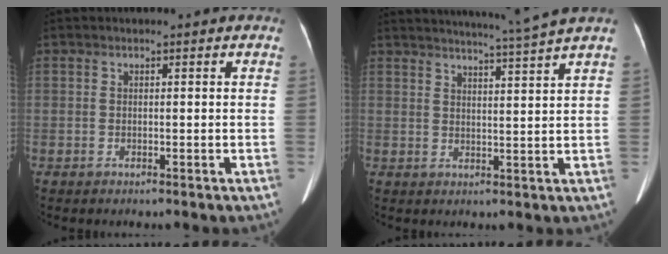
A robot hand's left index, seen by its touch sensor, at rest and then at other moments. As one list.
[{"total": 9.0, "force": [8.0, -2.6, 3.3], "torque": [-0.052, -0.024, 0.105]}]